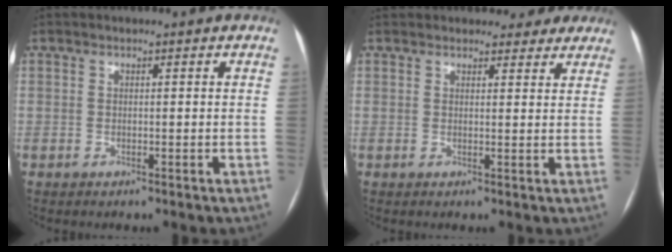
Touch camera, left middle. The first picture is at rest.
{"total": 6.0, "force": [5.5, 2.3, 0.8], "torque": [0.006, 0.004, 0.052]}